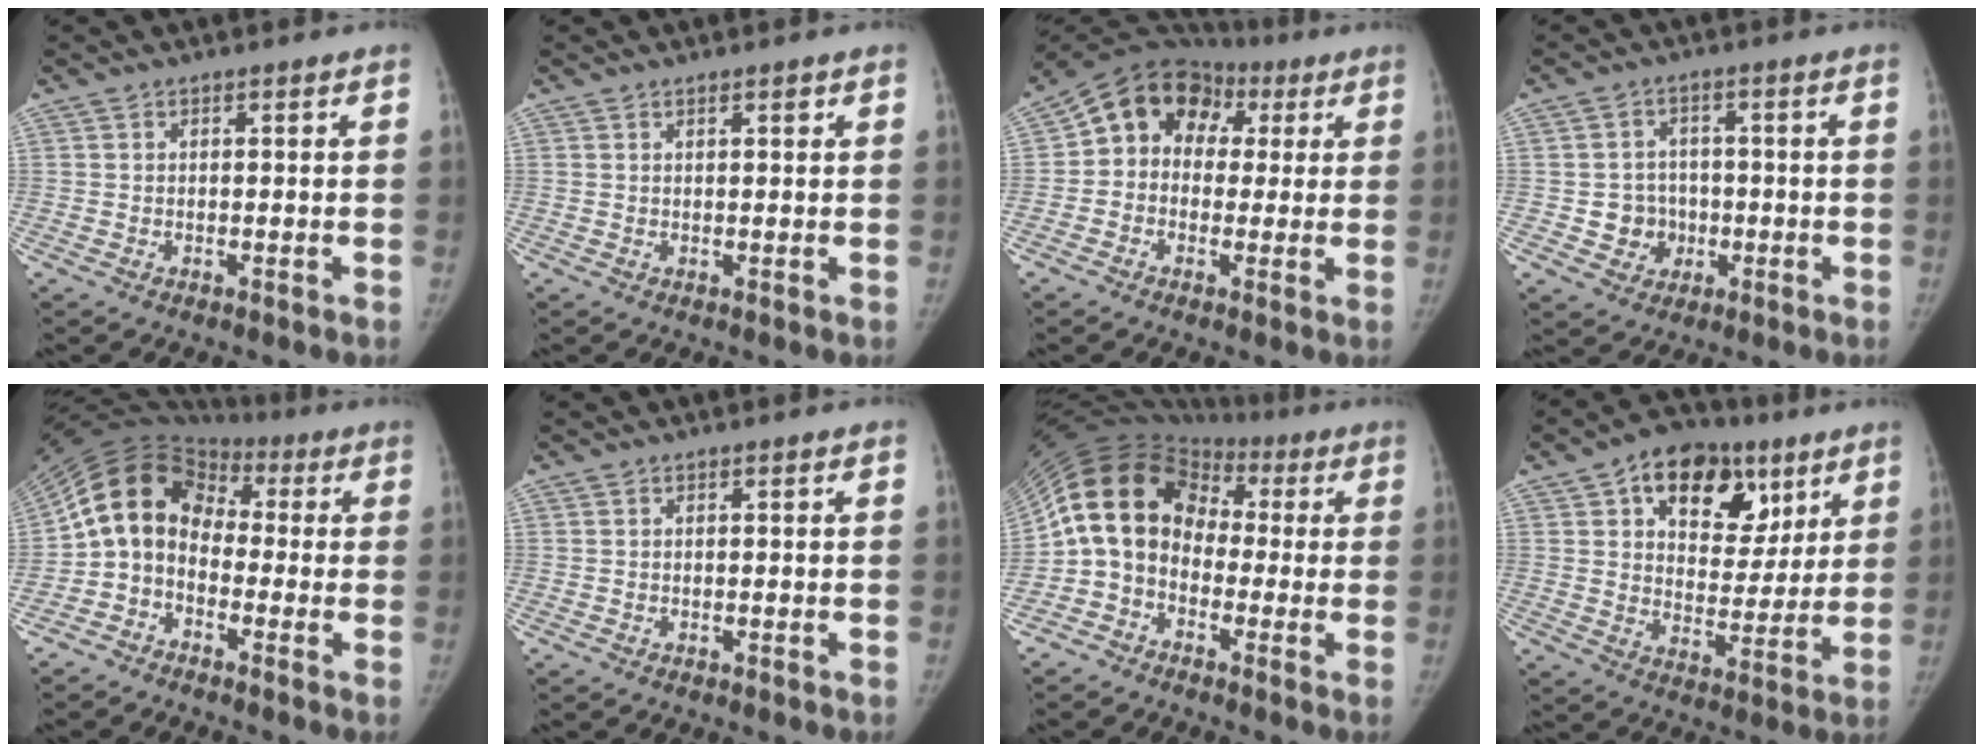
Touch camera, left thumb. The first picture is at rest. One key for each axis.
{"total": 0.9, "fx": 0.6, "fy": 0.3, "fz": 0.7, "tx": -0.008, "ty": -0.001, "tz": 0.009}
{"total": 13.0, "fx": 2.2, "fy": 11.0, "fz": 6.6, "tx": -0.083, "ty": 0.042, "tz": 0.024}
{"total": 6.0, "fx": -1.2, "fy": 5.6, "fz": 1.7, "tx": 0.002, "ty": 0.013, "tz": -0.016}
{"total": 12.2, "fx": -1.7, "fy": 9.8, "fz": 7.1, "tx": -0.114, "ty": 0.063, "tz": -0.048}
{"total": 0.0}
{"total": 13.8, "fx": -1.7, "fy": 11.4, "fz": 7.6, "tx": -0.124, "ty": 0.066, "tz": -0.048}
{"total": 18.0, "fx": 8.8, "fy": 11.7, "fz": 10.6, "tx": -0.101, "ty": -0.020, "tz": 0.133}